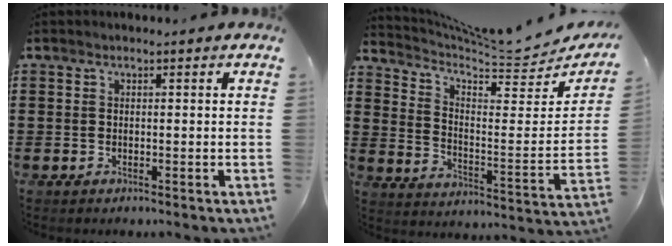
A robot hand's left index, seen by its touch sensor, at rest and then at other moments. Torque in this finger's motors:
{"motor_torque": [-1.03, -1.11, 0.03, 0.01]}